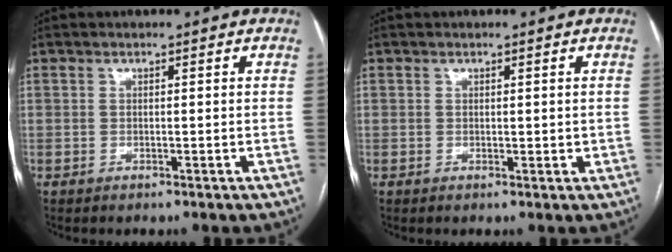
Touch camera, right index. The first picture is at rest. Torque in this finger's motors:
{"motor_torque": [-0.02, 0.27, 0.05, 0.05]}